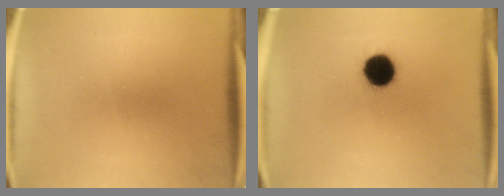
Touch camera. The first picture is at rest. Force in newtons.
{"total": 10.3}